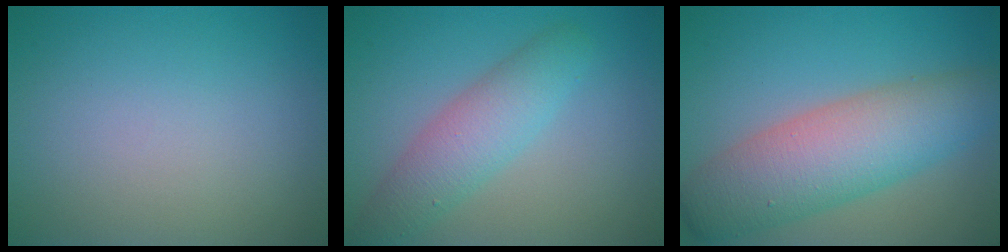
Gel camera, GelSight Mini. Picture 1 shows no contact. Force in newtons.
{"total": 4.3, "press": 4.3, "slide": 0.2}
{"total": 8.1, "press": 8.1, "slide": 0.3}